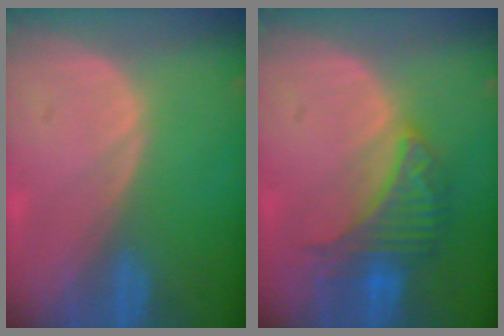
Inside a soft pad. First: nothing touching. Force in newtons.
{"total": 6.7, "press": 6.6, "slide": 1.2}